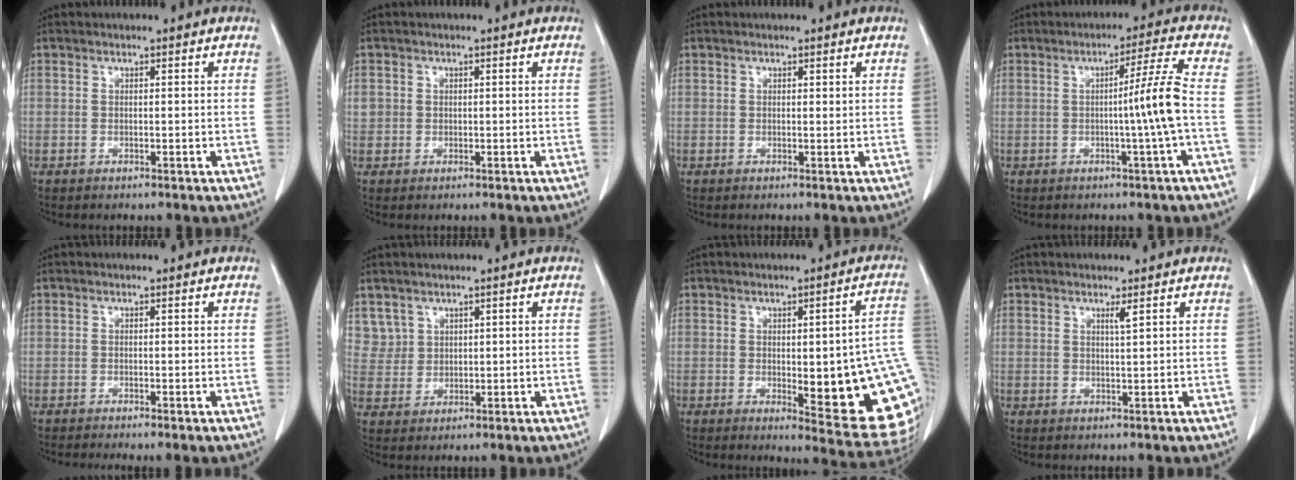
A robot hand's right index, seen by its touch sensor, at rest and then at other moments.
{"total": 1.6, "force": [0.2, 1.6, 0.3], "torque": [0.002, 0.006, 0.004]}
{"total": 0.0}
{"total": 6.4, "force": [-0.9, -2.1, 5.9], "torque": [-0.089, 0.002, -0.013]}
{"total": 1.5, "force": [-1.0, 0.1, 1.2], "torque": [-0.019, -0.004, -0.019]}
{"total": 3.6, "force": [2.3, 2.8, -0.2], "torque": [0.013, 0.003, 0.047]}
{"total": 19.4, "force": [-1.8, 4.1, 18.9], "torque": [-0.153, 0.004, -0.003]}
{"total": 0.8, "force": [0.4, -0.2, 0.7], "torque": [-0.017, -0.004, 0.010]}